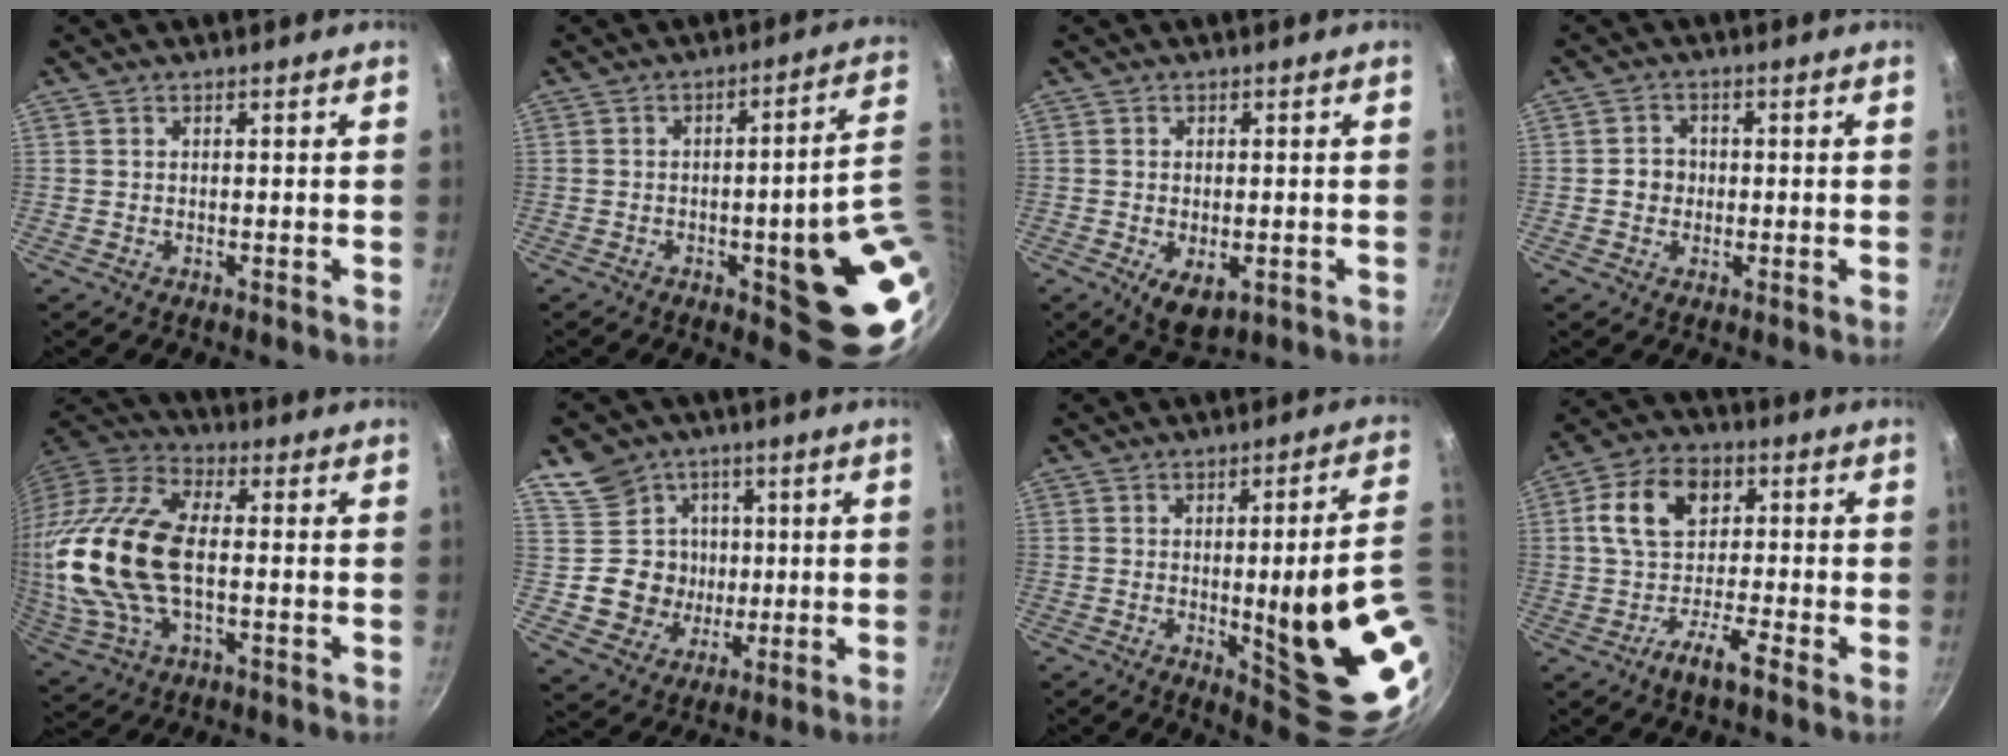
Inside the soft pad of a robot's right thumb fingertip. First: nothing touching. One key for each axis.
{"total": 17.9, "fx": -1.7, "fy": 4.5, "fz": 17.2, "tx": -0.169, "ty": 0.003, "tz": -0.014}
{"total": 6.0, "fx": -1.7, "fy": 3.4, "fz": 4.6, "tx": -0.062, "ty": -0.009, "tz": -0.015}
{"total": 3.2, "fx": -0.4, "fy": 3.0, "fz": 1.2, "tx": 0.000, "ty": 0.008, "tz": -0.010}
{"total": 23.5, "fx": -0.5, "fy": 12.5, "fz": 19.9, "tx": -0.422, "ty": 0.025, "tz": -0.016}
{"total": 12.1, "fx": 2.1, "fy": 11.4, "fz": 3.2, "tx": -0.020, "ty": -0.006, "tz": 0.037}
{"total": 20.8, "fx": -2.0, "fy": 4.3, "fz": 20.3, "tx": -0.238, "ty": -0.015, "tz": -0.010}
{"total": 10.3, "fx": -2.2, "fy": 6.2, "fz": 8.0, "tx": -0.123, "ty": 0.039, "tz": -0.062}